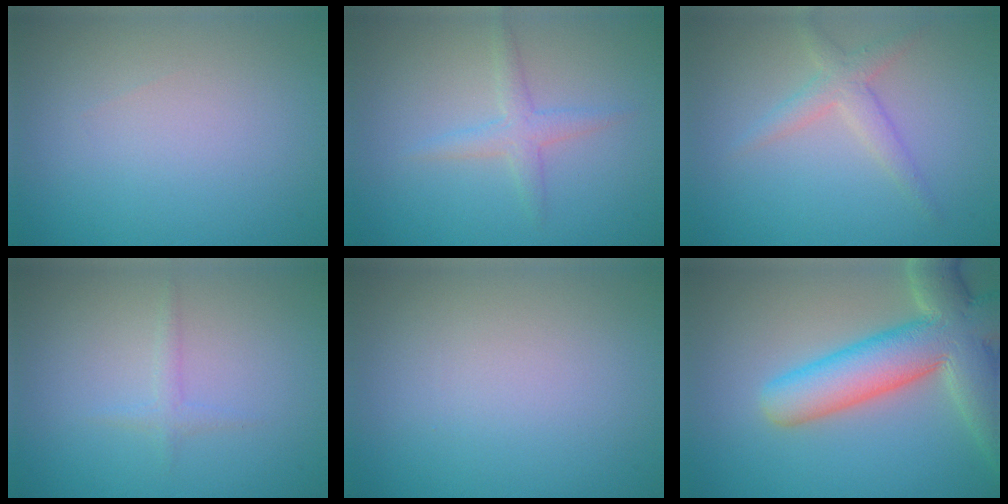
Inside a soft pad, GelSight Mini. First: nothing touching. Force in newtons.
{"total": 2.0, "press": 2.0, "slide": 0.1}
{"total": 2.3, "press": 2.3, "slide": 0.1}
{"total": 1.0, "press": 1.0, "slide": 0.1}
{"total": 0.0}
{"total": 9.8, "press": 9.7, "slide": 0.9}